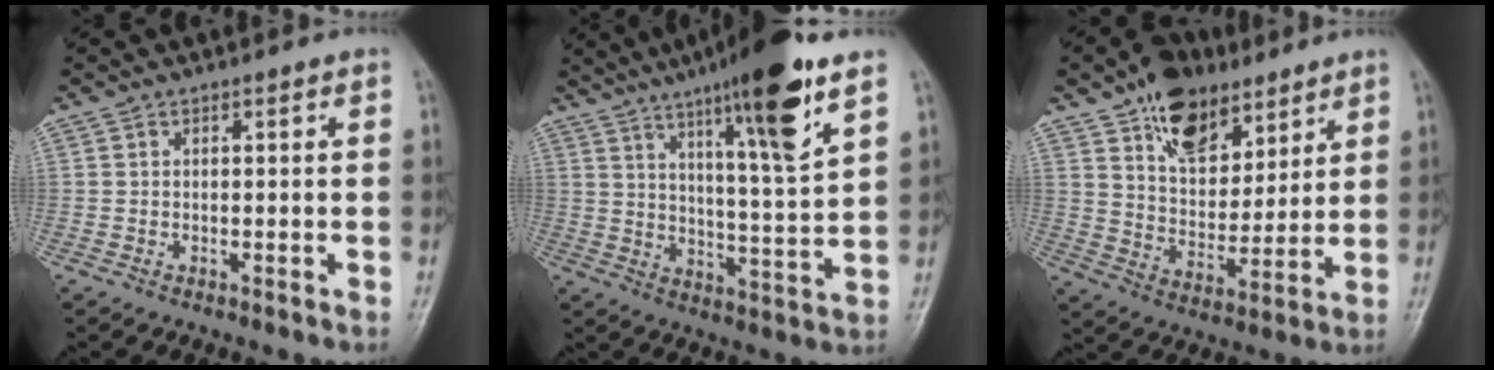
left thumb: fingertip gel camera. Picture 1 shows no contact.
{"total": 17.4, "force": [10.3, 2.0, 14.0], "torque": [-0.211, -0.049, 0.162]}
{"total": 14.6, "force": [9.1, 8.8, 7.3], "torque": [-0.079, -0.047, 0.158]}